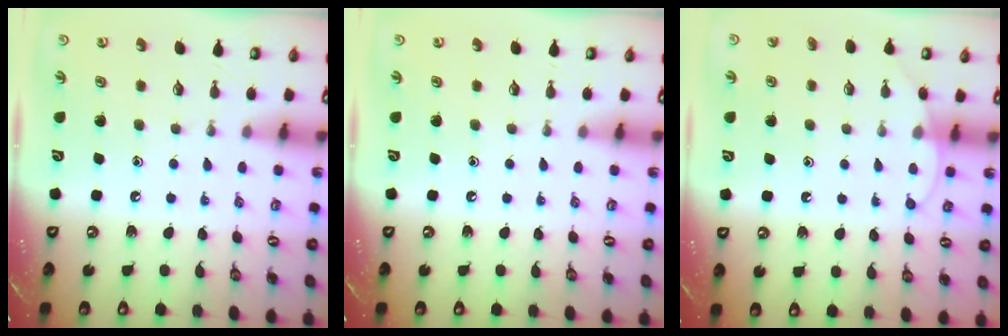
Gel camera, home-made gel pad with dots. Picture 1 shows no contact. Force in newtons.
{"total": 0.0}
{"total": 4.8, "press": 4.7, "slide": 0.4}